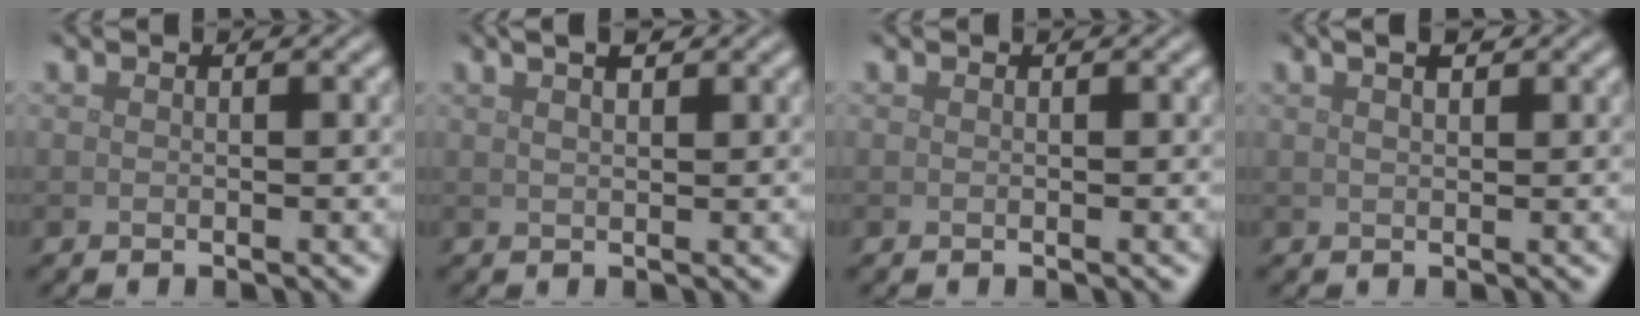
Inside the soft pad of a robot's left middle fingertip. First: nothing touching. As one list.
[{"total": 3.4, "force": [2.1, 1.3, 2.3], "torque": [-0.023, 0.014, 0.014]}, {"total": 0.0}, {"total": 2.6, "force": [1.6, 1.0, 1.8], "torque": [-0.020, 0.006, 0.011]}]